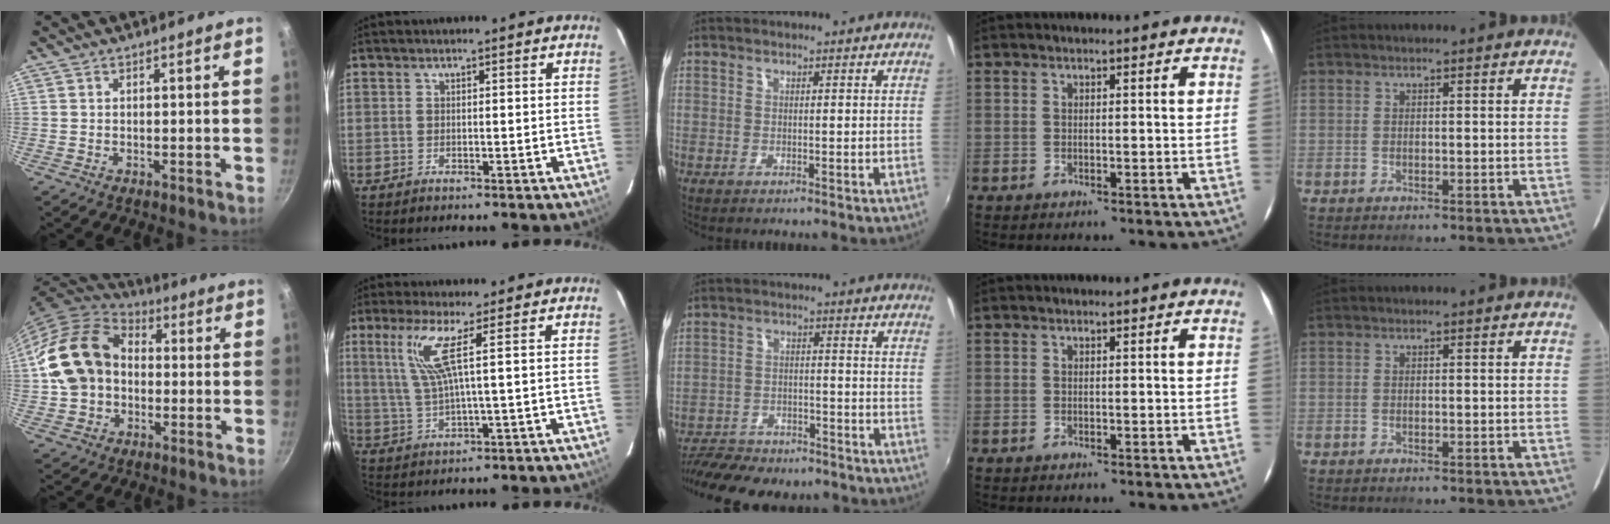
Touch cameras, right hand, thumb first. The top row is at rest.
{"thumb": {"total": 16.8, "force": [-0.3, 13.2, 10.3], "torque": [-0.171, 0.040, -0.012]}, "index": {"total": 6.9, "force": [2.7, -0.4, 6.4], "torque": [-0.134, -0.002, 0.063]}, "middle": {"total": 15.5, "force": [-13.0, 5.5, 6.4], "torque": [-0.146, -0.019, -0.195]}}